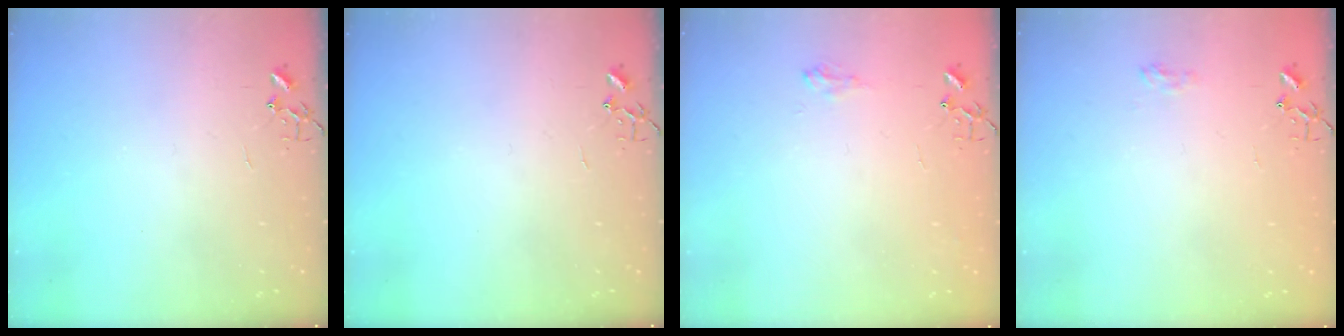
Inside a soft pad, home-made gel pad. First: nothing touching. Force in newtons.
{"total": 0.0}
{"total": 7.9, "press": 7.8, "slide": 1.0}
{"total": 5.8, "press": 5.7, "slide": 0.7}